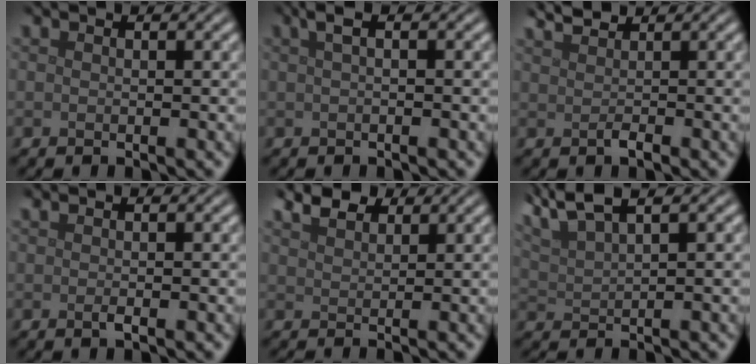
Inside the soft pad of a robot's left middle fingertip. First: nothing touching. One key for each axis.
{"total": 1.7, "fx": 0.5, "fy": 0.5, "fz": 1.6, "tx": -0.027, "ty": 0.011, "tz": 0.007}
{"total": 1.6, "fx": 1.0, "fy": 0.5, "fz": 1.2, "tx": -0.025, "ty": 0.002, "tz": 0.020}
{"total": 1.0, "fx": 0.2, "fy": 0.3, "fz": 0.9, "tx": -0.018, "ty": 0.005, "tz": 0.002}
{"total": 2.4, "fx": 2.2, "fy": 0.7, "fz": 0.9, "tx": -0.022, "ty": 0.006, "tz": 0.037}
{"total": 5.3, "fx": 4.2, "fy": 1.0, "fz": 3.0, "tx": -0.064, "ty": 0.022, "tz": 0.071}